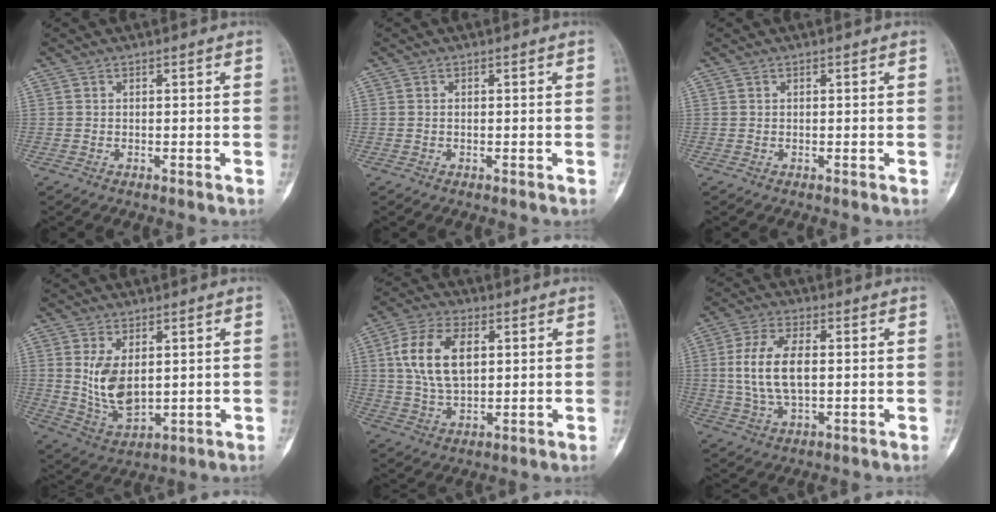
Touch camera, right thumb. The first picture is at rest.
{"total": 0.0}
{"total": 0.0}
{"total": 9.3, "force": [1.7, 5.4, 7.4], "torque": [-0.124, -0.019, 0.051]}
{"total": 12.0, "force": [2.7, 6.9, 9.4], "torque": [-0.170, 0.003, 0.053]}
{"total": 10.8, "force": [0.8, 5.5, 9.2], "torque": [-0.186, 0.005, 0.018]}